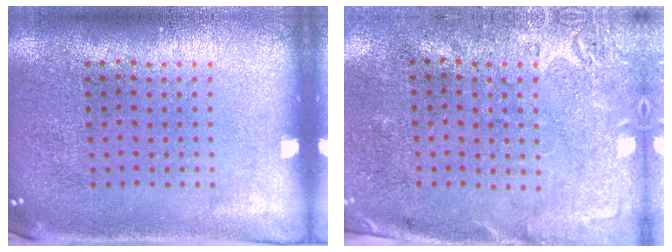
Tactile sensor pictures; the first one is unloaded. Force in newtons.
{"total": 2.8, "press": 2.2, "slide": 1.8}